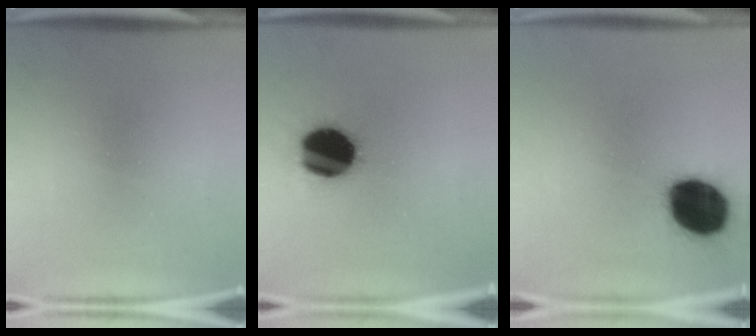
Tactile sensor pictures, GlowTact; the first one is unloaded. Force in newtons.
{"total": 19.4}
{"total": 18.5}